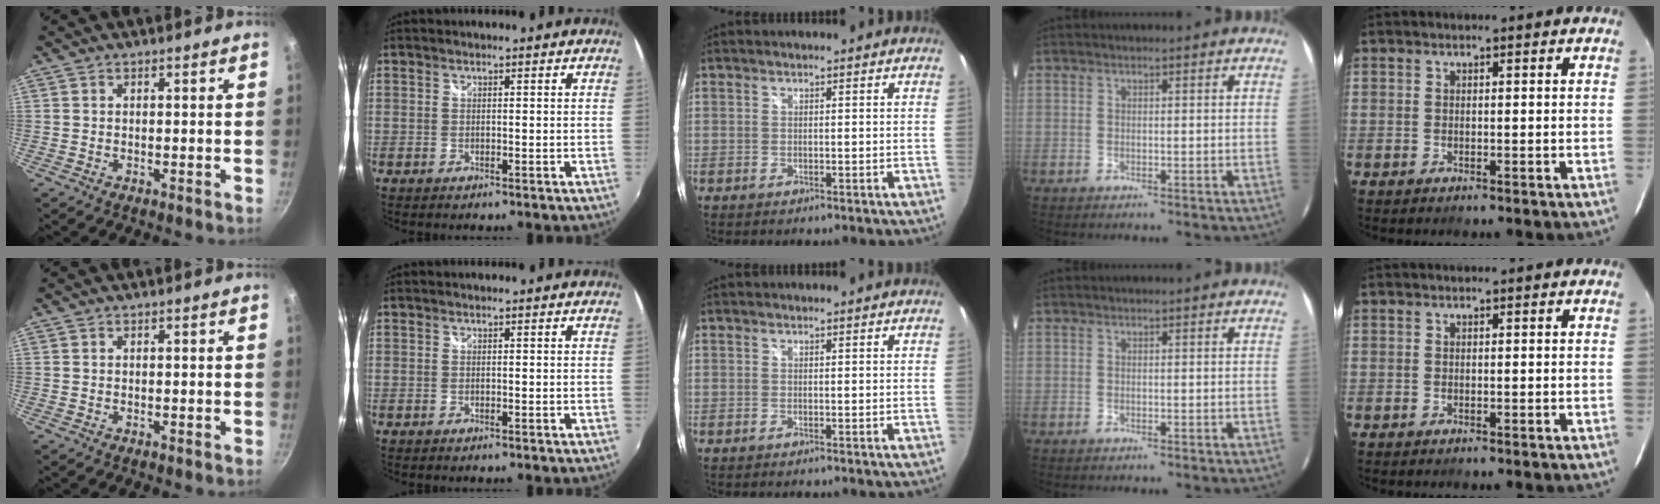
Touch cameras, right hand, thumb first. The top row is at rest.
{}